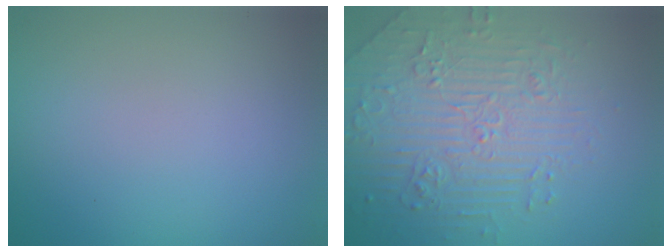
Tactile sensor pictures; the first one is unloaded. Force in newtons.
{"total": 4.6, "press": 4.5, "slide": 0.5}